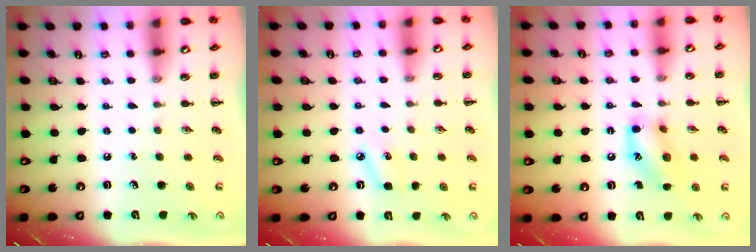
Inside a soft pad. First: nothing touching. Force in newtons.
{"total": 5.7, "press": 5.5, "slide": 1.5}
{"total": 13.1, "press": 12.9, "slide": 2.2}